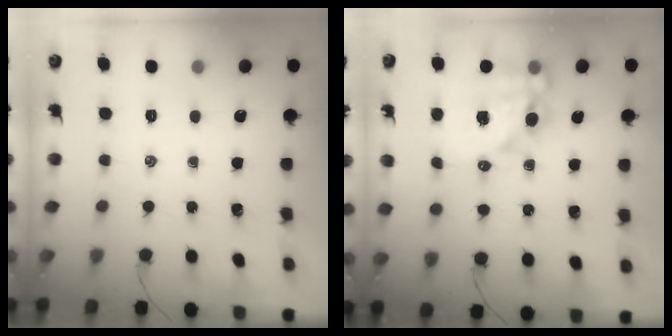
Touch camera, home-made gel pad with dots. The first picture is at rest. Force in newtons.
{"total": 13.5, "press": 13.2, "slide": 3.1}